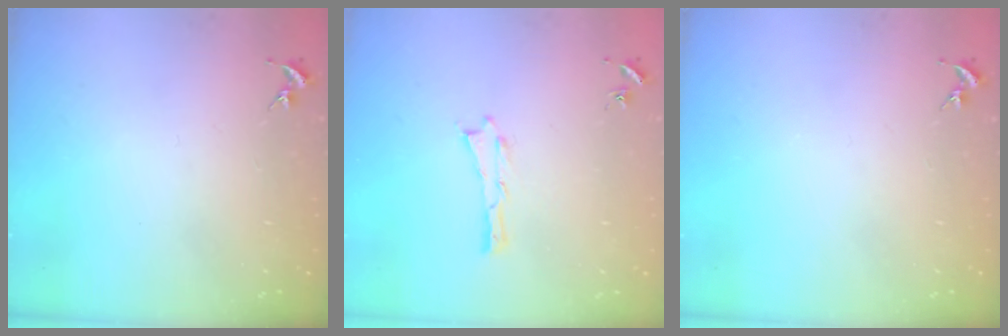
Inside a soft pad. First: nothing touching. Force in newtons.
{"total": 0.0}
{"total": 0.0}